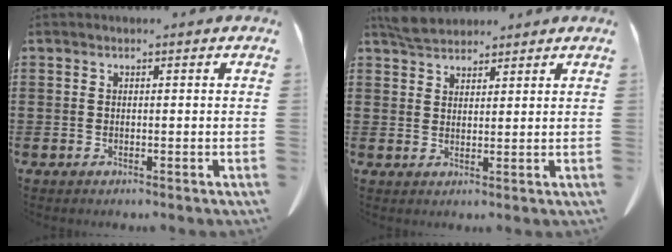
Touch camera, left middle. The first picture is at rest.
{"total": 3.3, "force": [3.1, 0.9, 0.7], "torque": [-0.023, -0.001, 0.061]}